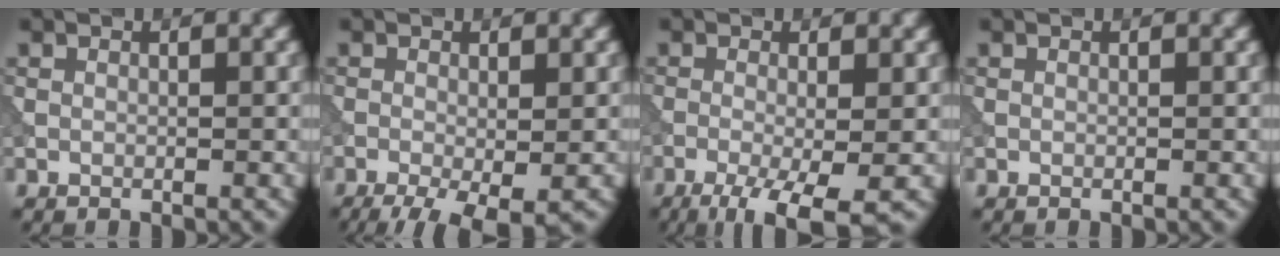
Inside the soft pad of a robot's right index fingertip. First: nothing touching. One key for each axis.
{"total": 5.3, "fx": -2.5, "fy": 1.6, "fz": 4.4, "tx": -0.076, "ty": -0.007, "tz": -0.039}
{"total": 6.7, "fx": -3.3, "fy": 1.8, "fz": 5.6, "tx": -0.098, "ty": -0.012, "tz": -0.053}
{"total": 0.0}